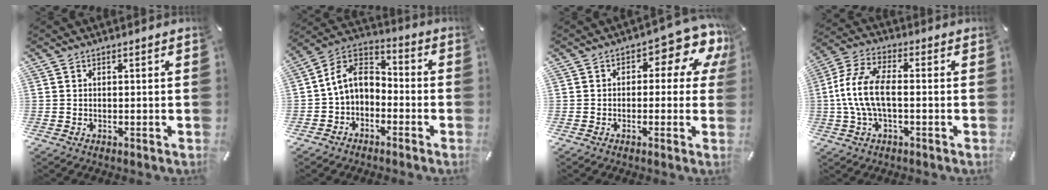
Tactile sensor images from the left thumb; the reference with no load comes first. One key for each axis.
{"total": 9.0, "fx": -1.2, "fy": 7.1, "fz": 5.4, "tx": -0.135, "ty": 0.012, "tz": -0.031}
{"total": 9.9, "fx": 3.5, "fy": 4.7, "fz": 8.0, "tx": -0.096, "ty": -0.025, "tz": 0.055}
{"total": 11.2, "fx": -1.2, "fy": 5.7, "fz": 9.5, "tx": -0.205, "ty": 0.002, "tz": -0.023}